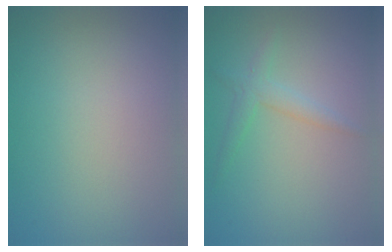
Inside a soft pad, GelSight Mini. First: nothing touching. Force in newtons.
{"total": 1.8, "press": 1.8, "slide": 0.0}